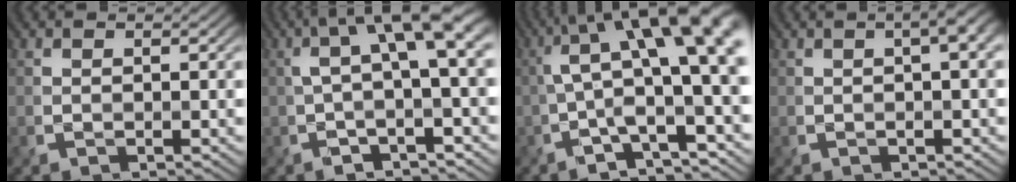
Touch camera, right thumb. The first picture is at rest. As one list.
[{"total": 7.4, "force": [1.6, 1.6, 7.0], "torque": [-0.114, 0.023, 0.023]}, {"total": 13.4, "force": [2.3, 4.2, 12.5], "torque": [-0.216, 0.019, 0.037]}, {"total": 3.3, "force": [0.4, 0.6, 3.2], "torque": [-0.047, 0.010, 0.004]}]